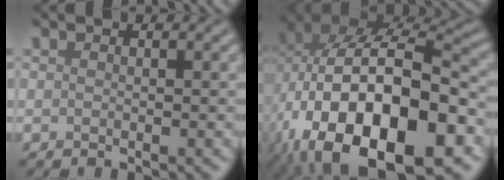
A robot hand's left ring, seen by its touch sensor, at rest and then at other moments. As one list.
[{"total": 18.8, "force": [-6.0, 10.8, 14.1], "torque": [-0.252, -0.018, -0.078]}]